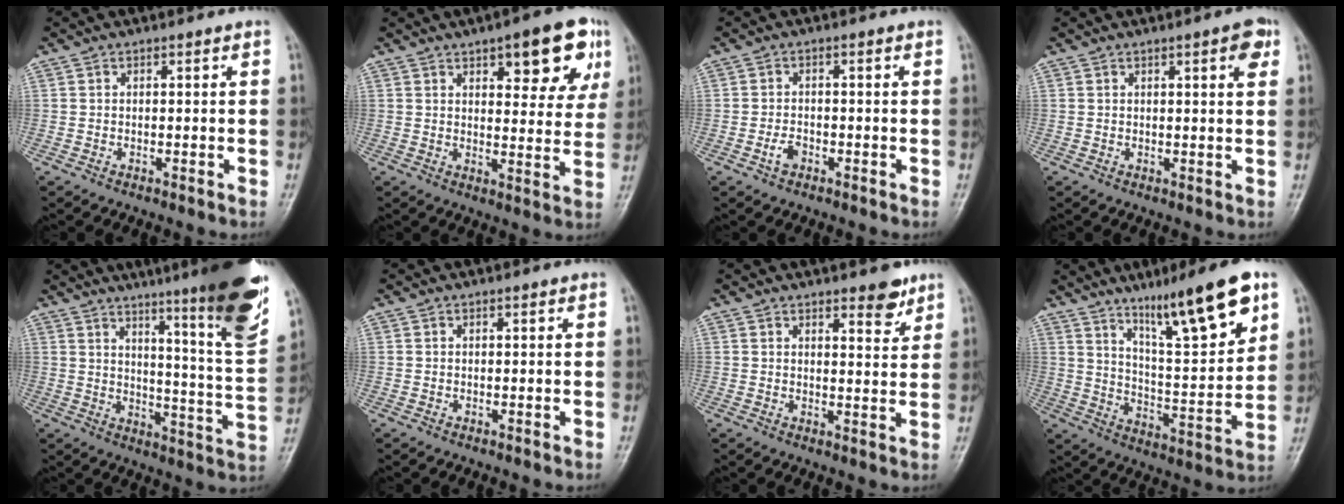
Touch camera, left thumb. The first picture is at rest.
{"total": 13.4, "force": [6.8, 5.1, 10.3], "torque": [-0.086, -0.022, 0.084]}
{"total": 2.3, "force": [-1.2, 1.4, 1.4], "torque": [-0.026, 0.008, -0.022]}
{"total": 3.6, "force": [1.8, 0.7, 3.1], "torque": [-0.034, -0.005, 0.021]}
{"total": 22.2, "force": [14.5, 1.5, 16.8], "torque": [-0.212, -0.081, 0.197]}
{"total": 0.0}
{"total": 4.4, "force": [3.2, 1.5, 2.6], "torque": [-0.018, -0.023, 0.042]}
{"total": 17.7, "force": [10.9, 3.0, 13.6], "torque": [-0.195, -0.056, 0.184]}